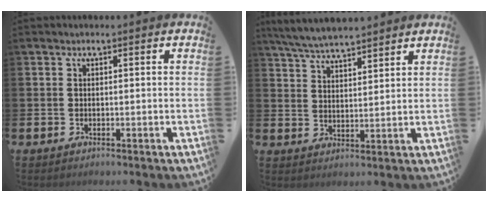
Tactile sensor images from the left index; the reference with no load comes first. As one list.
[{"total": 6.0, "force": [5.8, 0.5, 1.3], "torque": [-0.051, -0.022, 0.107]}]